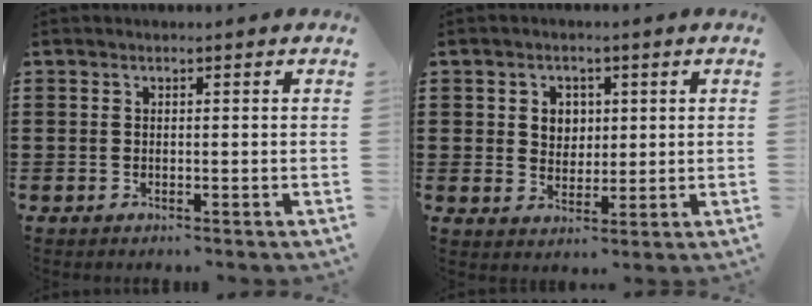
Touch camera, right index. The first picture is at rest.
{"total": 3.5, "force": [1.0, 3.1, 1.1], "torque": [-0.034, 0.012, 0.016]}